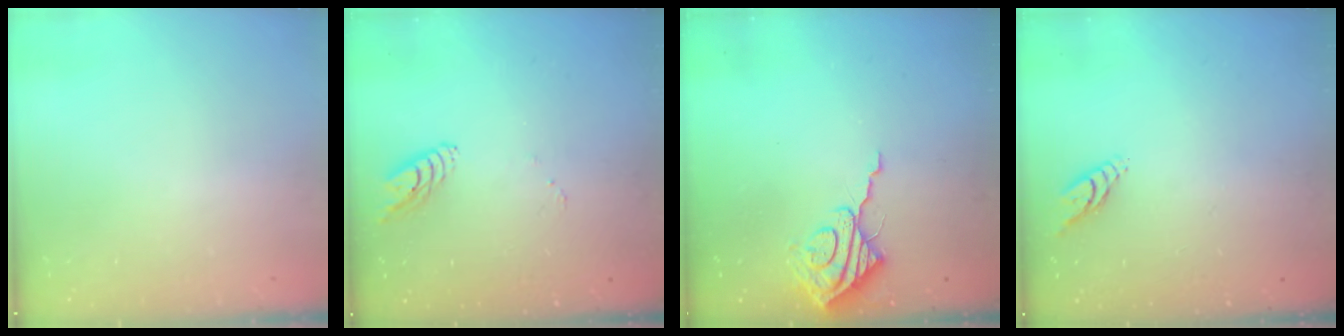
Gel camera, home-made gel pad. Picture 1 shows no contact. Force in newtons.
{"total": 6.0, "press": 6.0, "slide": 0.7}
{"total": 9.4, "press": 9.4, "slide": 1.0}
{"total": 4.9, "press": 4.9, "slide": 0.3}